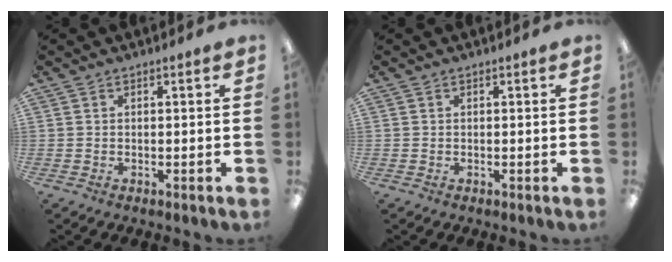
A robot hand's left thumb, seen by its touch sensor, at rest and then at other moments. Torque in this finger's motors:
{"motor_torque": [-0.01, -0.01, 0.04, -0.02, 0.00]}